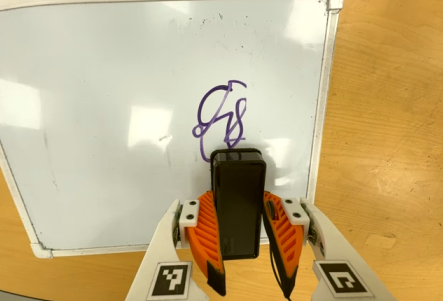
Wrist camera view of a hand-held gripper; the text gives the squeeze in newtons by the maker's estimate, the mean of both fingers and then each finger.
{"total": 5.5, "left": 4.7, "right": 6.2}